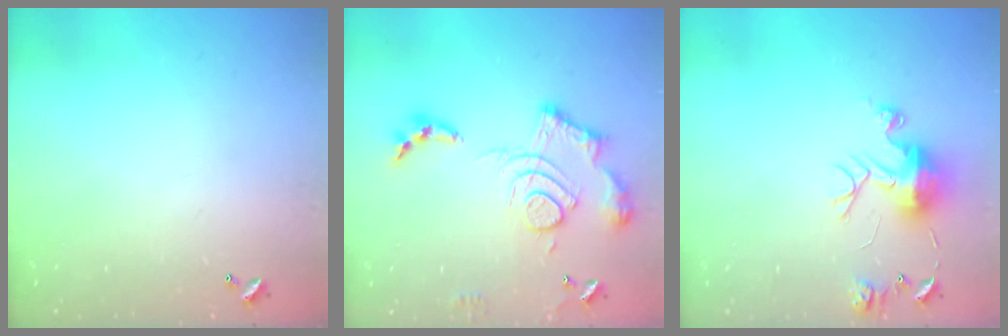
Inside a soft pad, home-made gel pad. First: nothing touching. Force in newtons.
{"total": 16.5, "press": 16.4, "slide": 1.7}
{"total": 11.6, "press": 11.6, "slide": 1.1}